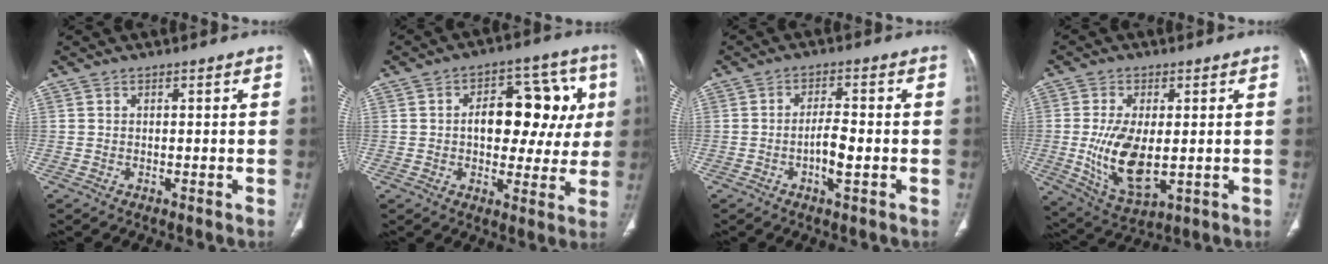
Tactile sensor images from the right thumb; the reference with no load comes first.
{"total": 16.0, "force": [2.2, 9.6, 12.6], "torque": [-0.116, 0.025, 0.032]}
{"total": 4.6, "force": [-1.2, 1.4, 4.2], "torque": [-0.080, 0.006, -0.024]}
{"total": 12.6, "force": [-0.9, 6.3, 10.9], "torque": [-0.205, -0.020, 0.001]}